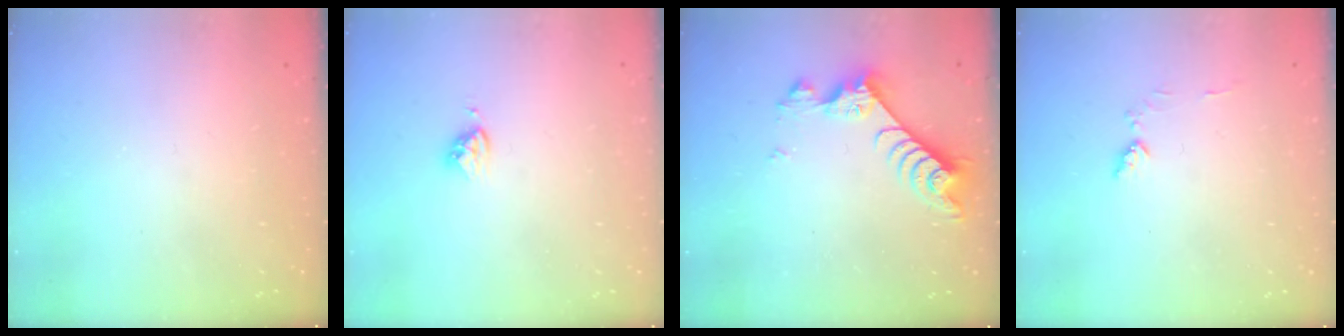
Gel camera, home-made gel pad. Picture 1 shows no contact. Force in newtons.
{"total": 3.6, "press": 3.6, "slide": 0.5}
{"total": 7.5, "press": 7.5, "slide": 0.5}
{"total": 4.7, "press": 4.7, "slide": 0.5}